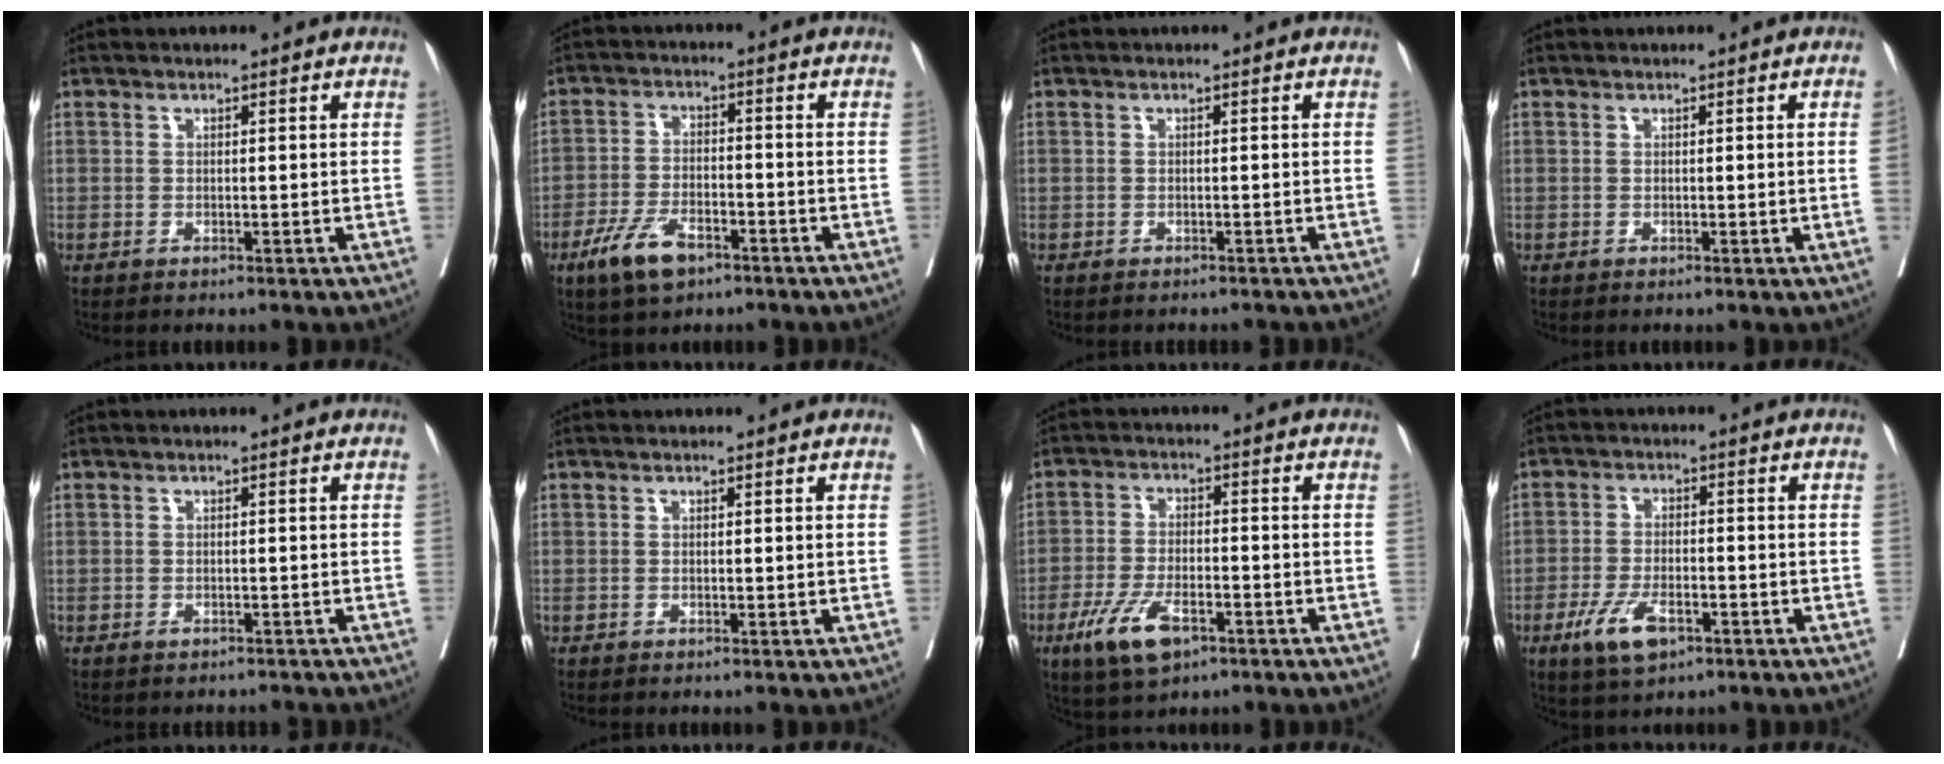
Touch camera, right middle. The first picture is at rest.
{"total": 7.6, "force": [-4.7, 3.1, 5.0], "torque": [-0.106, -0.006, -0.084]}
{"total": 2.4, "force": [-2.2, 0.9, 0.4], "torque": [-0.004, -0.005, -0.033]}
{"total": 1.3, "force": [-0.1, -0.5, 1.2], "torque": [-0.015, -0.002, 0.000]}
{"total": 2.6, "force": [-2.4, 0.8, 0.5], "torque": [0.000, -0.004, -0.034]}
{"total": 0.0}
{"total": 8.5, "force": [-4.6, 3.2, 6.3], "torque": [-0.130, -0.011, -0.079]}
{"total": 6.9, "force": [-3.6, 2.7, 5.2], "torque": [-0.105, -0.008, -0.061]}